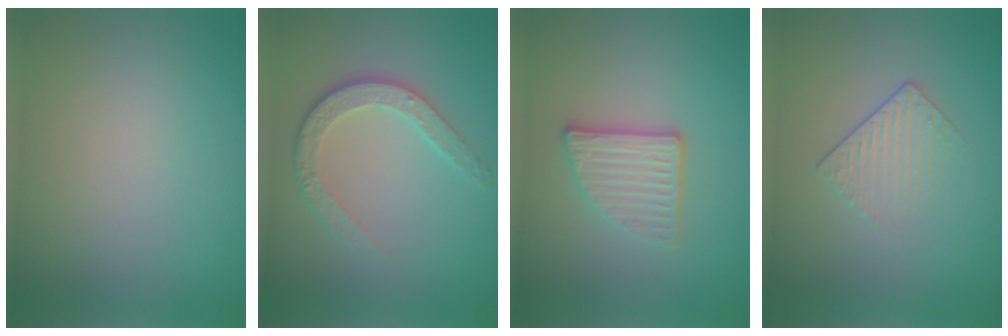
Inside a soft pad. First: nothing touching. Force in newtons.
{"total": 3.8, "press": 2.9, "slide": 2.5}
{"total": 3.6, "press": 3.0, "slide": 1.9}
{"total": 1.5, "press": 1.0, "slide": 1.1}